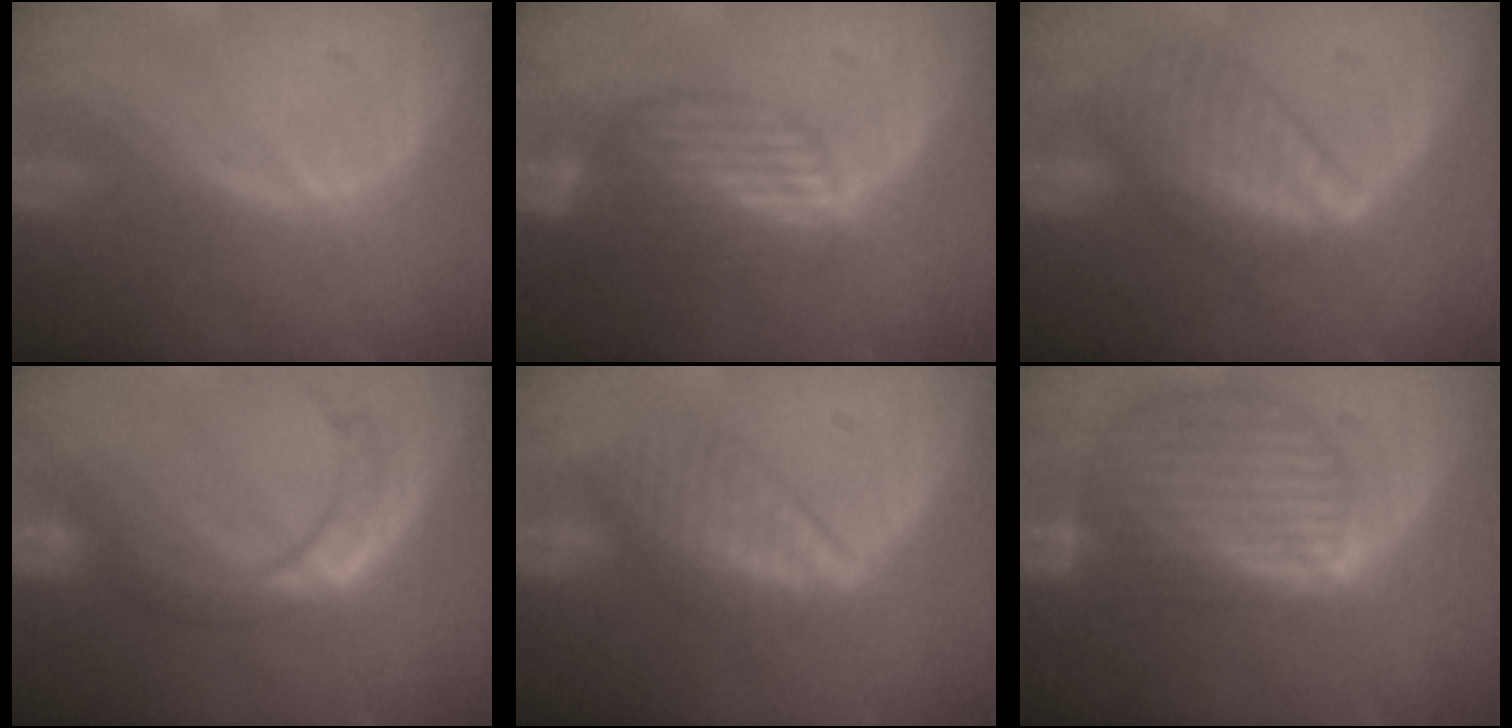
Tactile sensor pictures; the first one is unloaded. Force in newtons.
{"total": 6.8, "press": 6.0, "slide": 3.2}
{"total": 6.6, "press": 6.6, "slide": 0.6}
{"total": 8.5, "press": 7.2, "slide": 4.5}
{"total": 6.5, "press": 6.1, "slide": 2.4}
{"total": 10.4, "press": 8.9, "slide": 5.4}